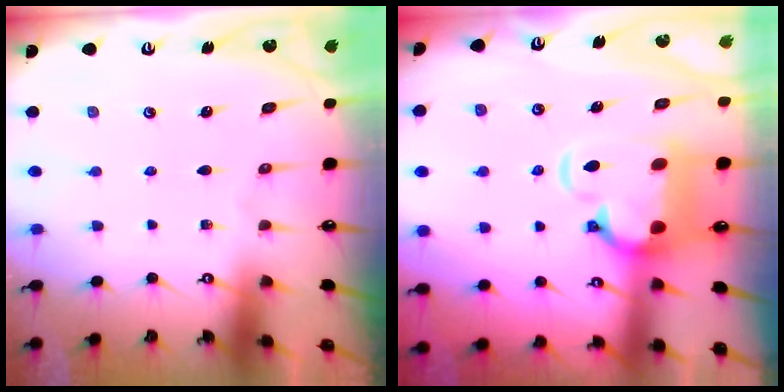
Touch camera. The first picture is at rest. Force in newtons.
{"total": 6.3, "press": 6.0, "slide": 1.9}